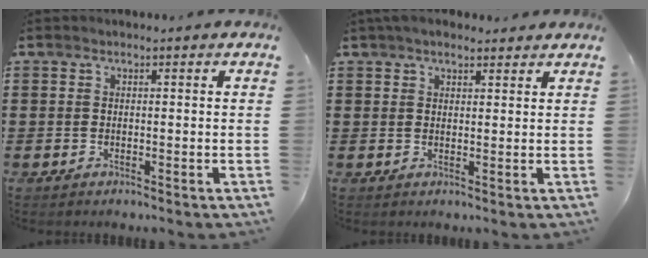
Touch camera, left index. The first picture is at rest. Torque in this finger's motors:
{"motor_torque": [0.94, -1.20, 0.07, 0.06]}